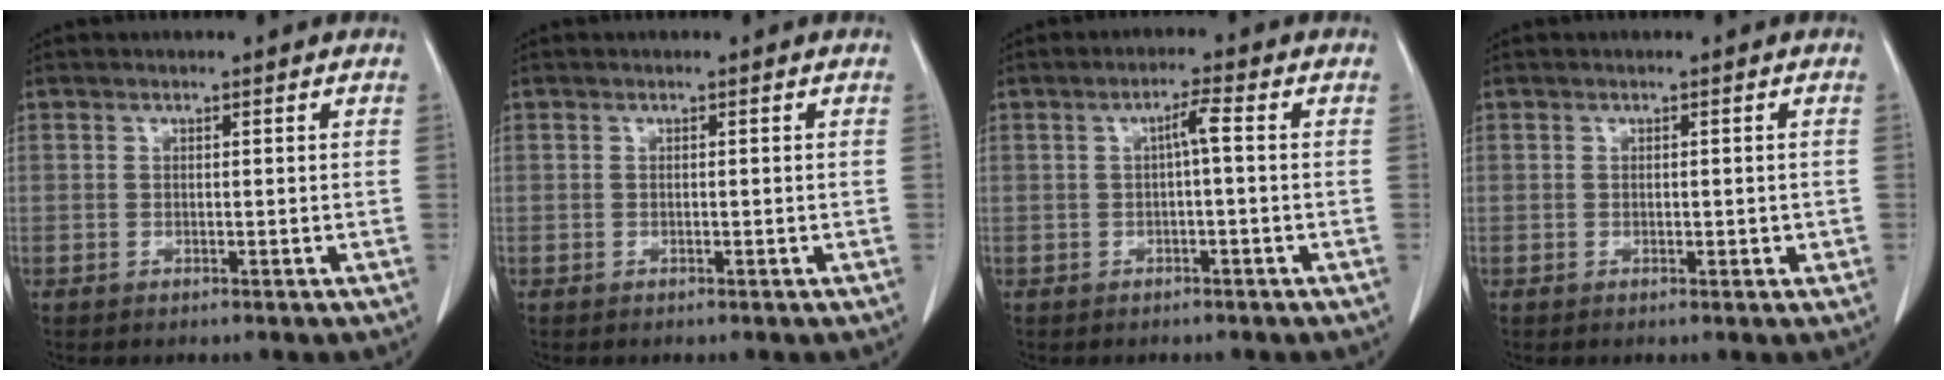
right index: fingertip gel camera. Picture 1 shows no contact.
{"total": 0.0}
{"total": 2.5, "force": [0.1, 0.2, 2.5], "torque": [-0.044, 0.006, 0.002]}
{"total": 1.3, "force": [-0.1, 0.9, 0.9], "torque": [-0.010, 0.004, 0.003]}